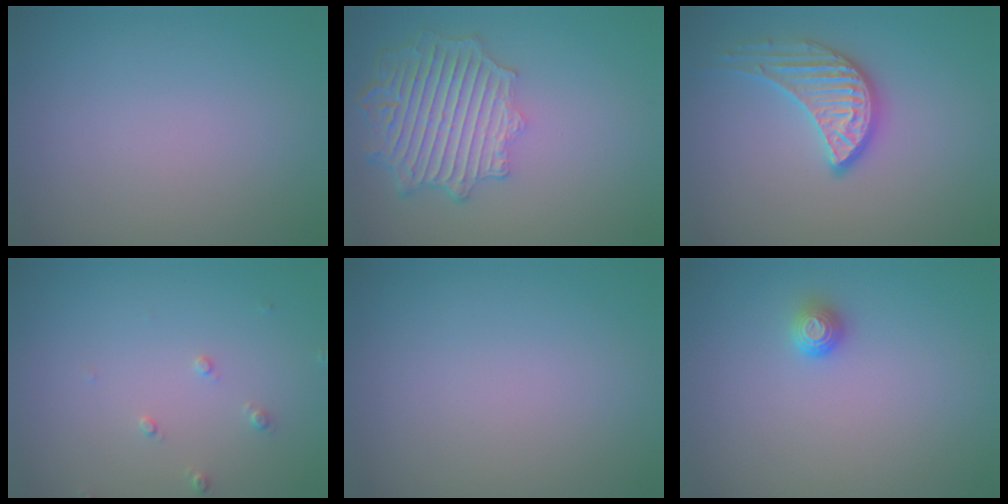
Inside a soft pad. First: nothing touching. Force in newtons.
{"total": 6.9, "press": 5.5, "slide": 4.2}
{"total": 3.3, "press": 3.1, "slide": 1.2}
{"total": 1.1, "press": 1.1, "slide": 0.2}
{"total": 0.0}
{"total": 1.2, "press": 1.1, "slide": 0.4}